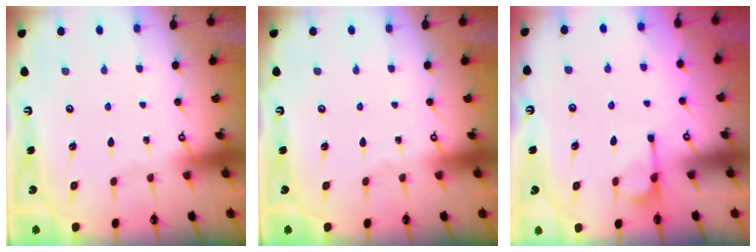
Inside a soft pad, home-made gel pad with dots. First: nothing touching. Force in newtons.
{"total": 0.0}
{"total": 0.9, "press": 0.1, "slide": 0.9}